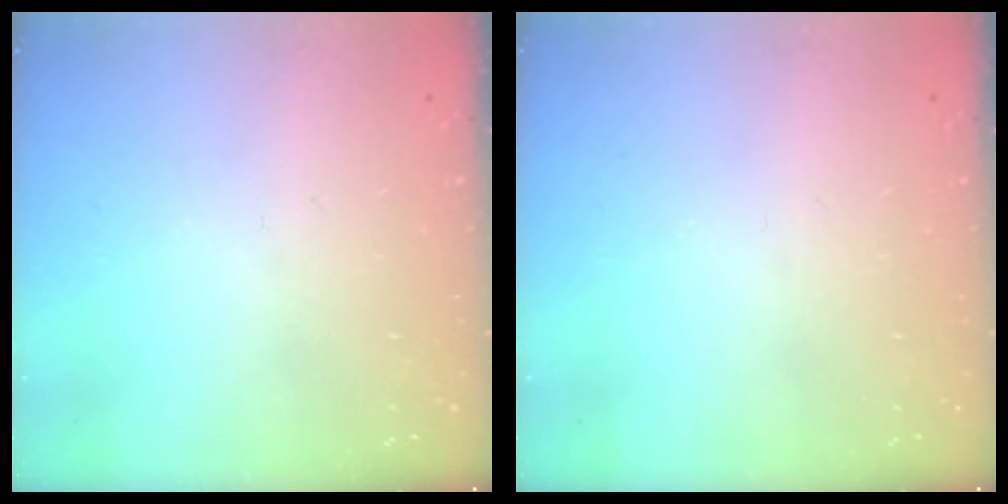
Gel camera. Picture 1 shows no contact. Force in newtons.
{"total": 0.0}